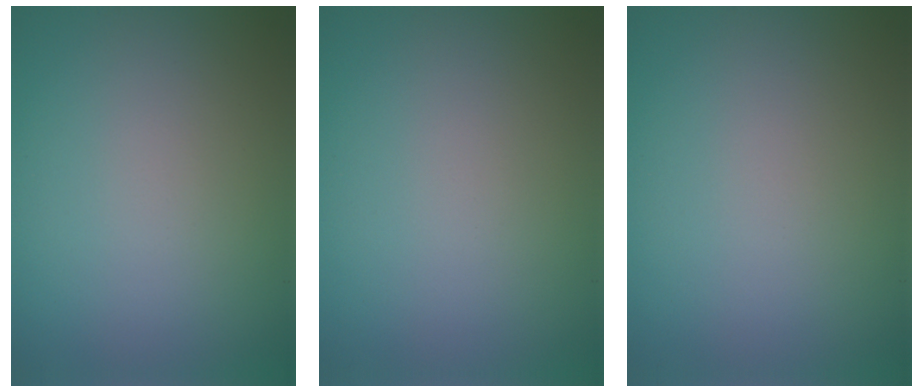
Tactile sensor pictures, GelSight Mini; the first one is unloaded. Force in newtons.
{"total": 0.0}
{"total": 0.0}